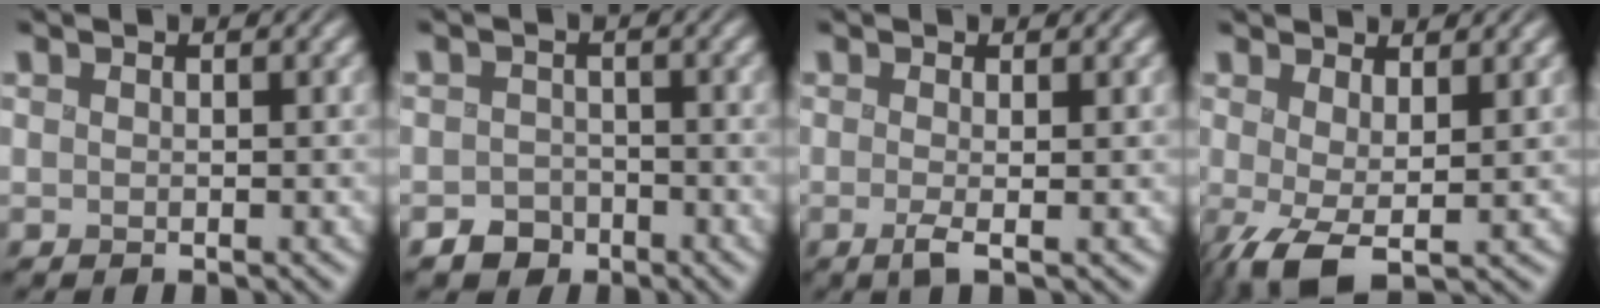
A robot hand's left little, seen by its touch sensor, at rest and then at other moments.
{"total": 2.3, "force": [-1.7, 1.5, 0.1], "torque": [0.013, -0.002, -0.032]}
{"total": 1.2, "force": [-0.4, 0.1, 1.2], "torque": [-0.017, -0.004, -0.010]}
{"total": 4.2, "force": [-0.5, 1.7, 3.8], "torque": [-0.077, -0.003, -0.014]}